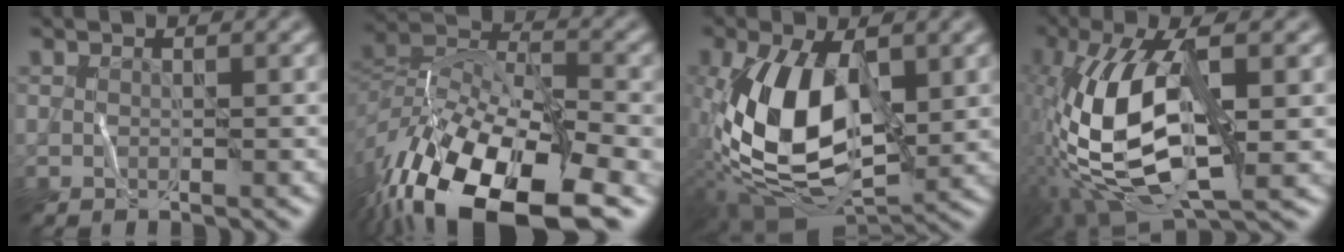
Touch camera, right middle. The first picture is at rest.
{"total": 15.1, "force": [-8.6, 6.6, 10.6], "torque": [-0.217, -0.007, -0.144]}
{"total": 12.0, "force": [-0.4, 6.3, 10.1], "torque": [-0.218, 0.005, -0.004]}
{"total": 12.5, "force": [-1.3, 5.5, 11.2], "torque": [-0.253, 0.009, -0.022]}